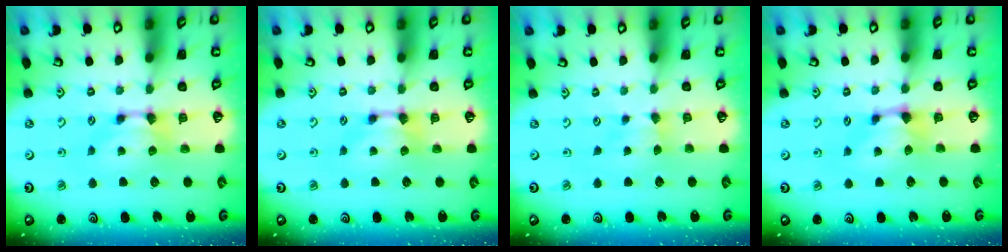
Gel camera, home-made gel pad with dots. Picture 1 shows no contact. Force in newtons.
{"total": 0.0}
{"total": 2.5, "press": 2.5, "slide": 0.4}
{"total": 0.8, "press": 0.4, "slide": 0.7}